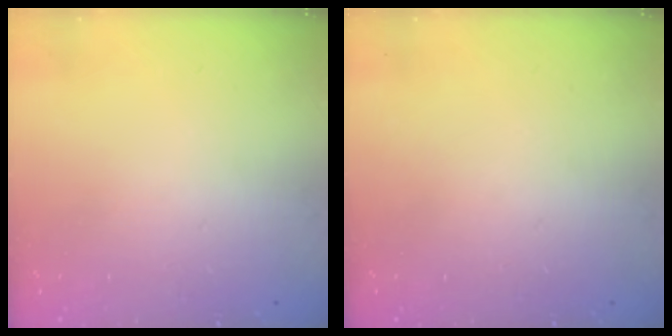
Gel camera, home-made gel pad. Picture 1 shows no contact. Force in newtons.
{"total": 0.0}